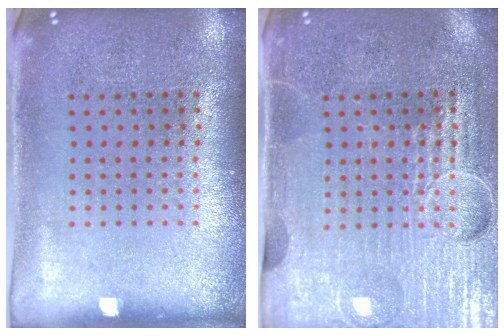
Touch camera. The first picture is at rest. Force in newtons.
{"total": 4.3, "press": 4.1, "slide": 1.4}